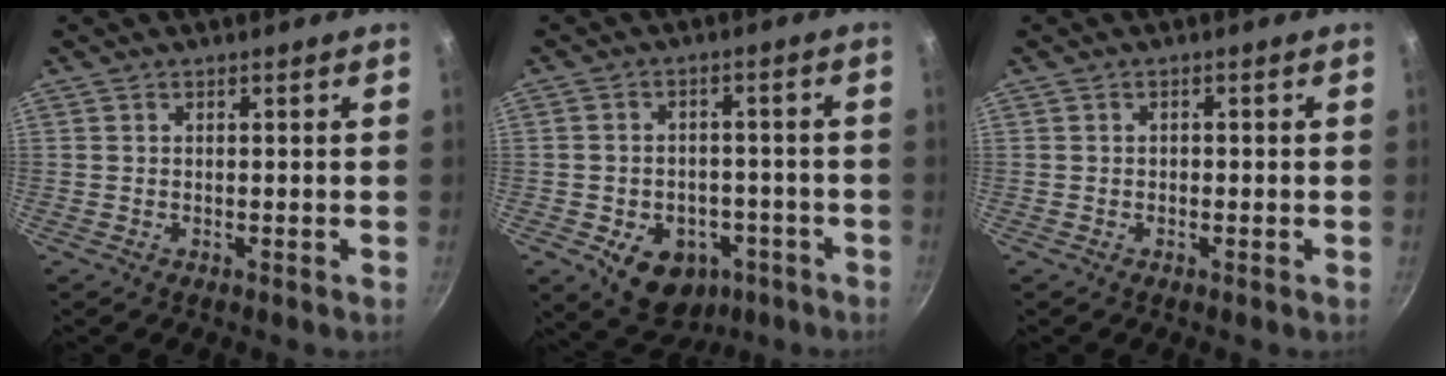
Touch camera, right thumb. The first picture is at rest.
{"total": 12.3, "force": [-5.1, 9.1, 6.4], "torque": [-0.058, 0.029, -0.058]}
{"total": 0.7, "force": [-0.3, 0.5, 0.4], "torque": [-0.005, 0.004, -0.003]}